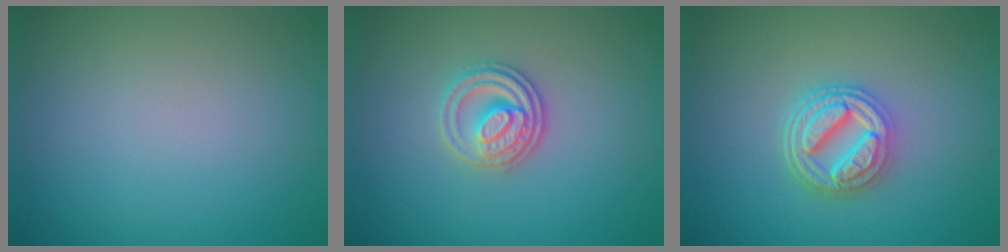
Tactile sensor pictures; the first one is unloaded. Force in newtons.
{"total": 3.0, "press": 2.8, "slide": 0.9}
{"total": 4.7, "press": 3.7, "slide": 2.9}